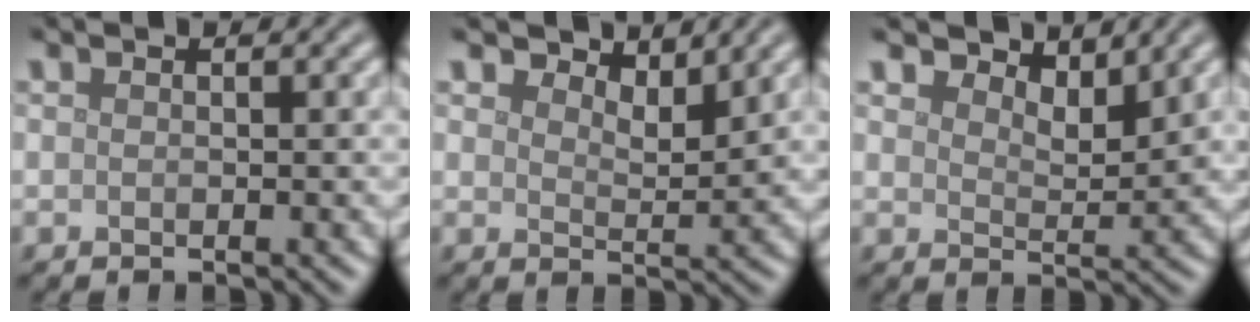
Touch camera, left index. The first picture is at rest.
{"total": 3.1, "force": [2.8, 0.8, 0.9], "torque": [-0.017, -0.002, 0.041]}
{"total": 3.5, "force": [3.2, 0.9, 1.0], "torque": [-0.023, -0.001, 0.049]}